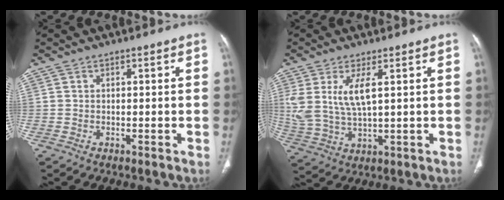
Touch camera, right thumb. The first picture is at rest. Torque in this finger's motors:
{"motor_torque": [-0.04, 0.44, 0.30, 0.64, 0.12]}